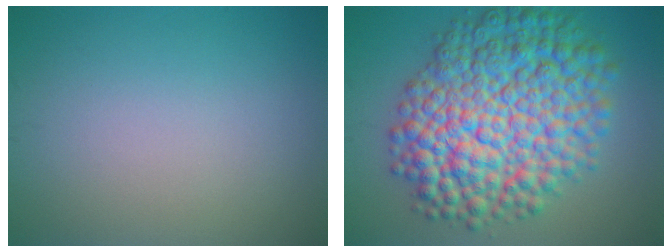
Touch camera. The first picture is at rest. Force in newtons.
{"total": 13.0, "press": 13.0, "slide": 0.3}